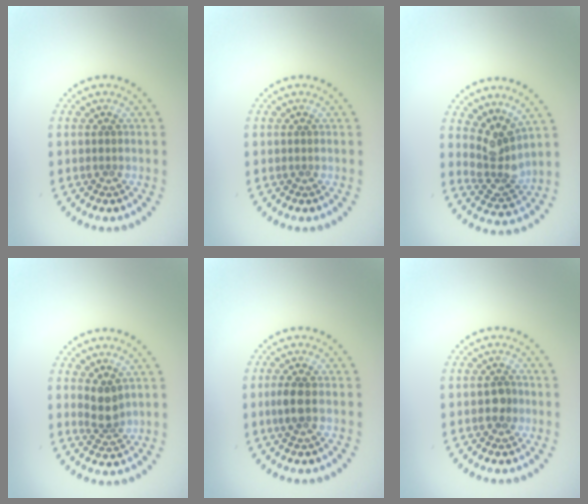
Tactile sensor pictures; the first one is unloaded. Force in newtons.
{"total": 0.0}
{"total": 3.3, "press": 2.5, "slide": 2.1}
{"total": 2.3, "press": 1.9, "slide": 1.3}
{"total": 1.8, "press": 1.7, "slide": 0.4}
{"total": 1.5, "press": 1.4, "slide": 0.3}